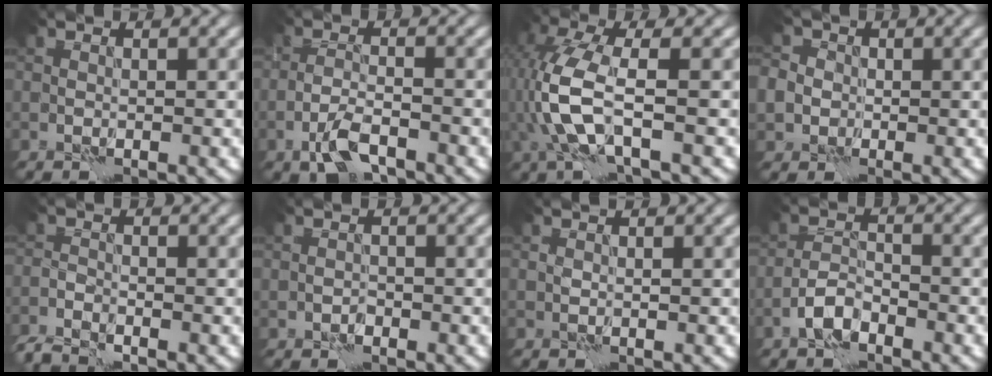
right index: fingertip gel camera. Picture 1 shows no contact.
{"total": 3.5, "force": [-2.3, 1.2, 2.3], "torque": [-0.051, 0.003, -0.050]}
{"total": 6.1, "force": [-1.0, 2.3, 5.6], "torque": [-0.147, 0.007, -0.023]}
{"total": 4.8, "force": [-0.3, 4.5, 1.6], "torque": [-0.038, 0.023, -0.039]}
{"total": 3.1, "force": [-2.7, 0.7, 1.3], "torque": [-0.032, -0.010, -0.063]}
{"total": 0.9, "force": [-0.5, 0.6, 0.4], "torque": [-0.005, 0.000, -0.011]}
{"total": 0.6, "force": [0.4, 0.1, 0.4], "torque": [-0.011, 0.001, 0.004]}
{"total": 2.5, "force": [-1.7, 1.1, 1.5], "torque": [-0.031, 0.008, -0.040]}